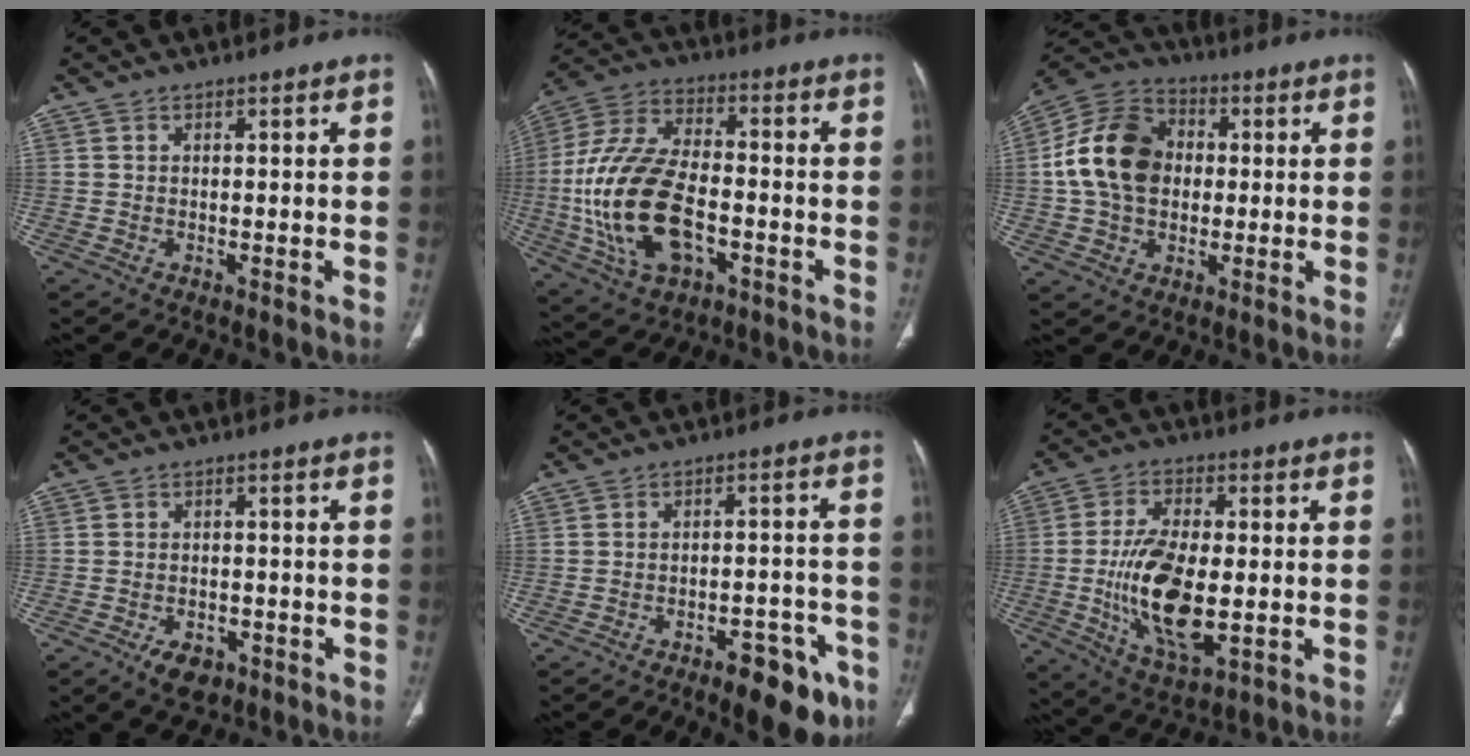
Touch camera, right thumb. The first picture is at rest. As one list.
[{"total": 20.7, "force": [-4.5, 11.6, 16.6], "torque": [-0.337, 0.019, -0.075]}, {"total": 15.6, "force": [0.9, 11.7, 10.3], "torque": [-0.168, 0.025, 0.006]}, {"total": 4.9, "force": [-2.8, 3.0, 2.8], "torque": [-0.038, 0.009, -0.039]}, {"total": 11.5, "force": [-6.7, 4.8, 8.0], "torque": [-0.077, 0.036, -0.085]}, {"total": 15.4, "force": [-2.0, 7.0, 13.5], "torque": [-0.255, -0.010, -0.028]}]